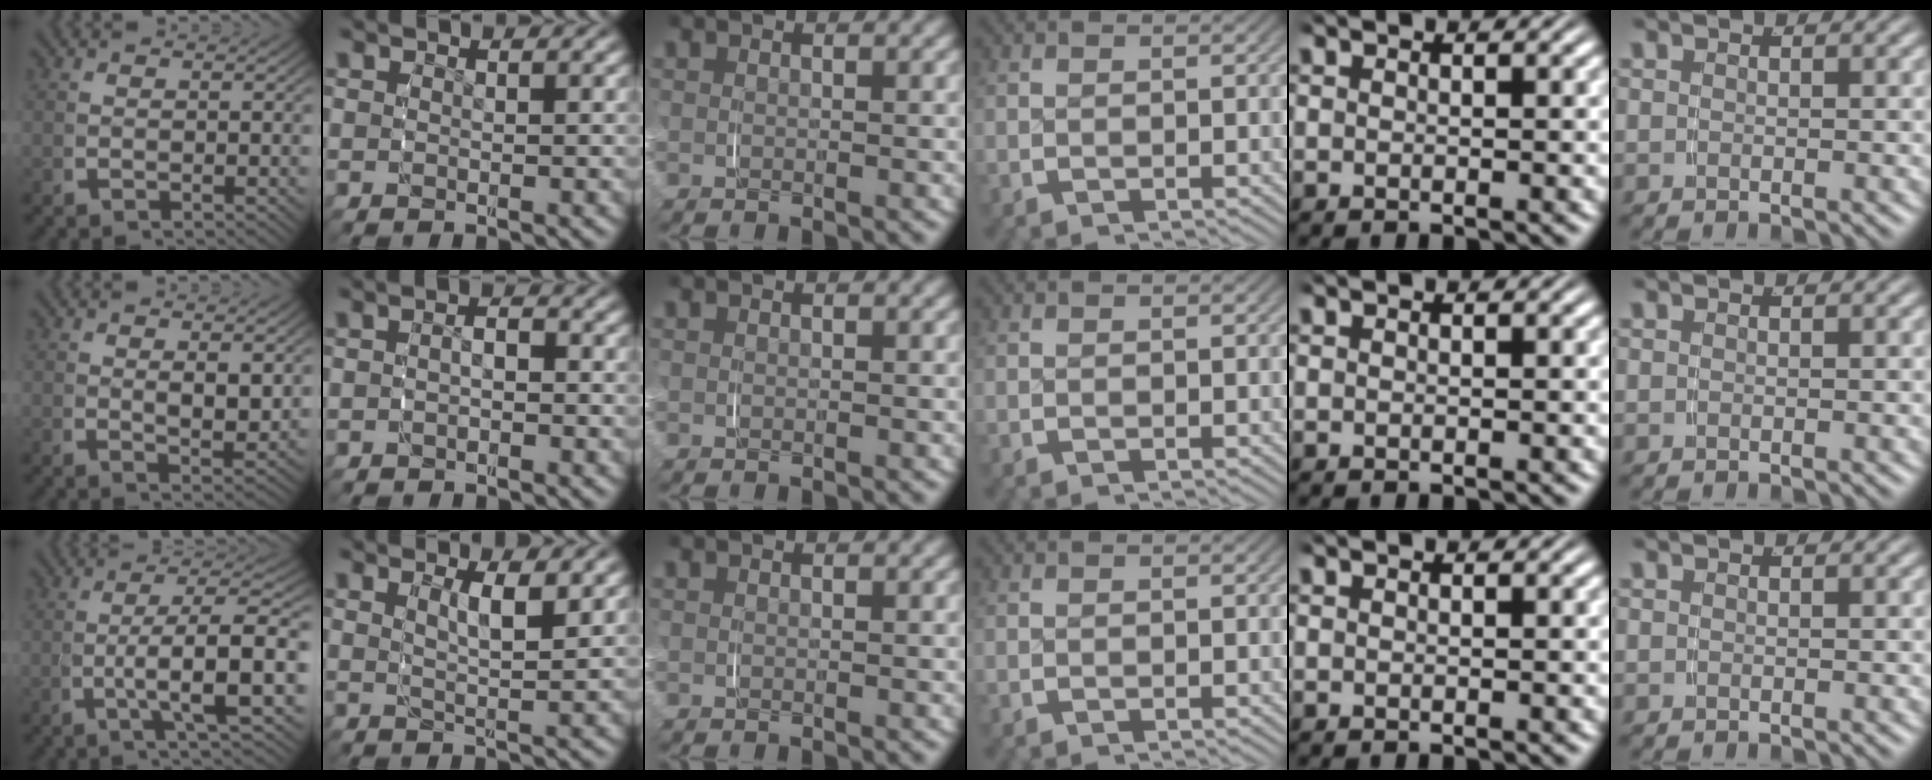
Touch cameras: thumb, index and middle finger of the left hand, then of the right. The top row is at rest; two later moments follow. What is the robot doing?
{"motion": "grasp_and_lifting", "object": "map"}